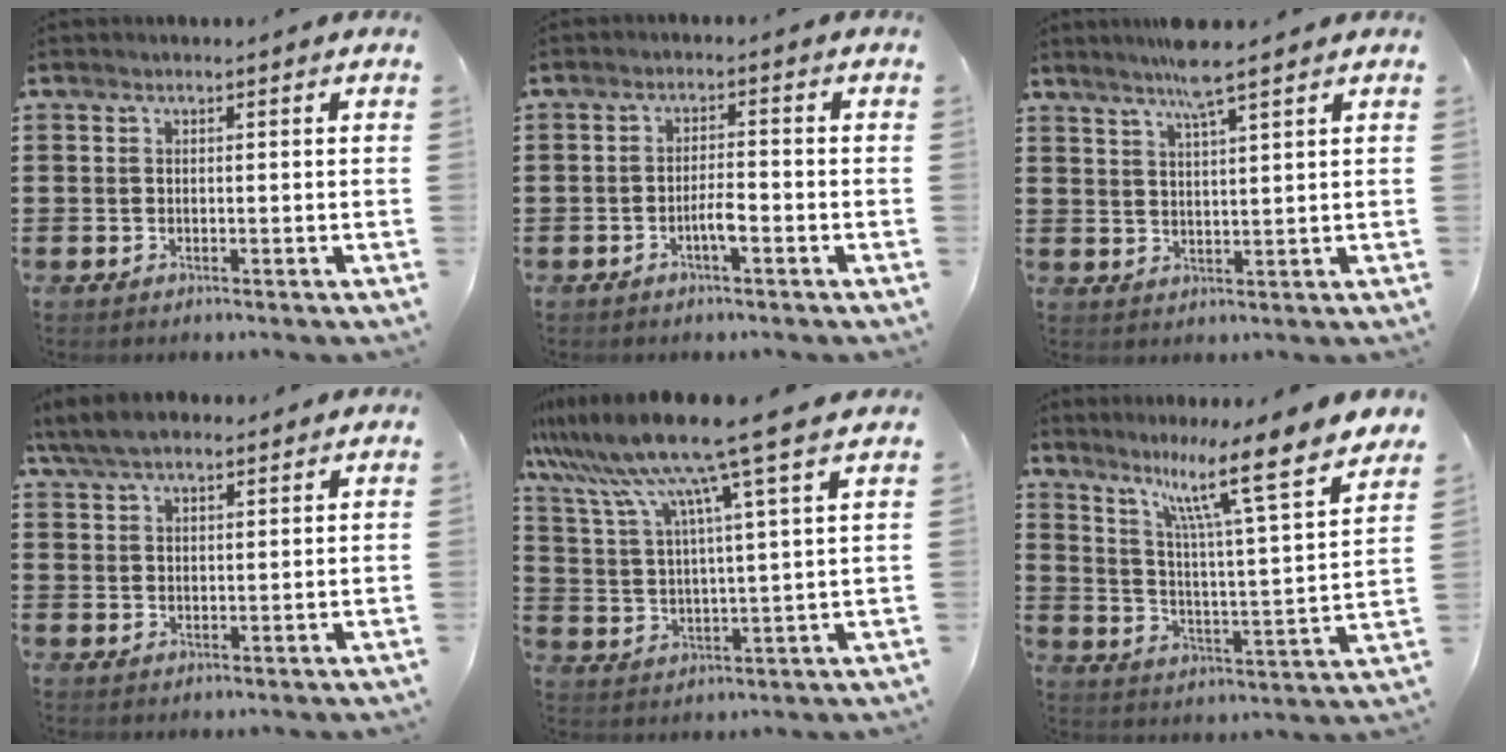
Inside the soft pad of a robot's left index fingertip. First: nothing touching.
{"total": 3.1, "force": [-1.5, 0.6, 2.6], "torque": [-0.055, 0.002, -0.030]}
{"total": 5.6, "force": [4.5, -0.2, 3.4], "torque": [-0.078, -0.004, 0.080]}
{"total": 5.4, "force": [4.7, 1.7, 2.3], "torque": [-0.057, -0.002, 0.088]}
{"total": 11.8, "force": [9.5, -0.6, 6.9], "torque": [-0.171, -0.052, 0.154]}
{"total": 11.8, "force": [8.7, 0.2, 8.0], "torque": [-0.158, -0.061, 0.132]}